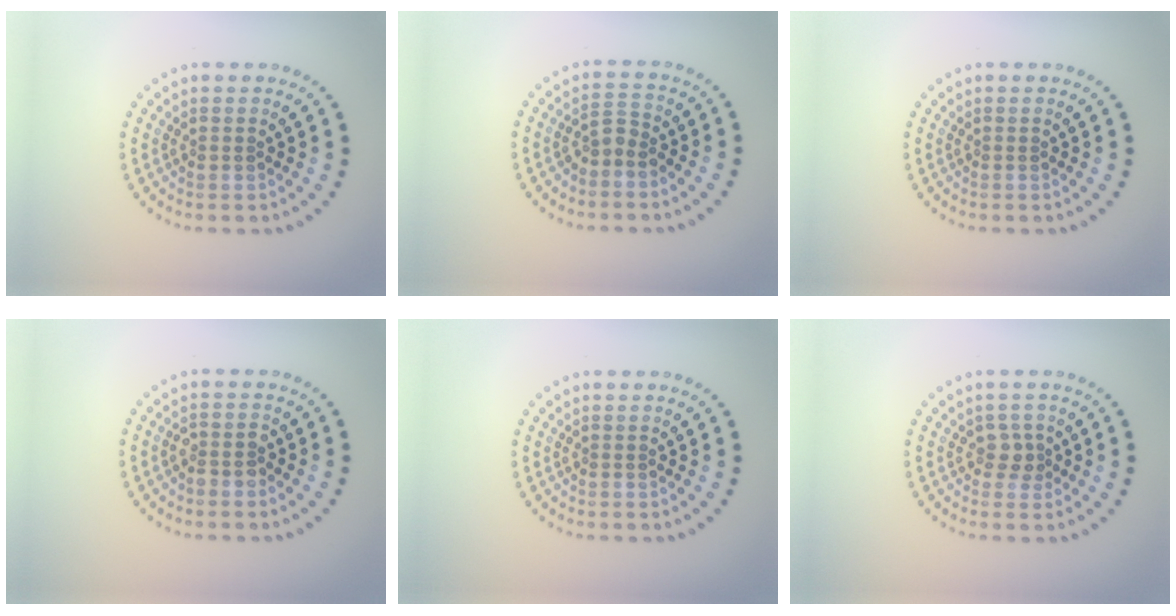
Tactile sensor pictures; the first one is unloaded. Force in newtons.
{"total": 1.9, "press": 1.5, "slide": 1.2}
{"total": 0.0}
{"total": 1.6, "press": 1.5, "slide": 0.7}
{"total": 0.0}
{"total": 1.5, "press": 1.3, "slide": 0.7}